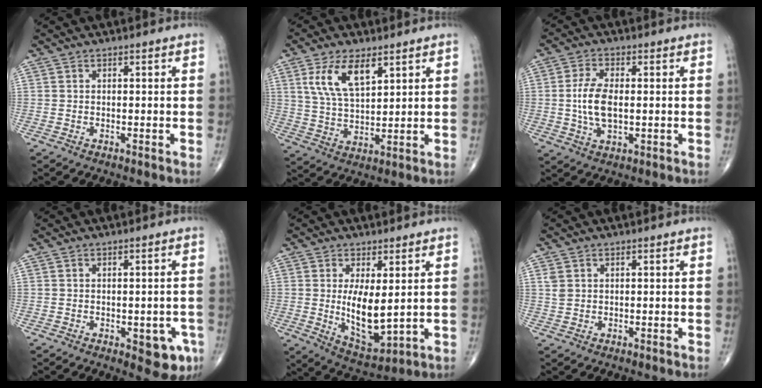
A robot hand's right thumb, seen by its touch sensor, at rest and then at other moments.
{"total": 9.7, "force": [4.8, 4.3, 7.3], "torque": [-0.129, -0.021, 0.100]}
{"total": 7.5, "force": [0.0, 3.6, 6.6], "torque": [-0.137, -0.004, -0.002]}
{"total": 6.1, "force": [-2.2, 2.8, 5.0], "torque": [-0.033, 0.000, -0.020]}
{"total": 9.6, "force": [0.9, 3.9, 8.7], "torque": [-0.136, -0.030, 0.033]}
{"total": 1.6, "force": [0.7, 1.2, 0.8], "torque": [-0.015, -0.001, 0.018]}